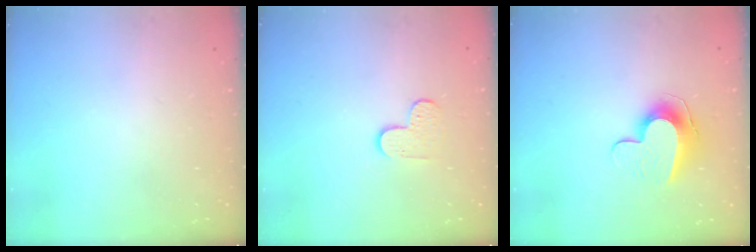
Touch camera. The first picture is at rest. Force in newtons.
{"total": 4.7, "press": 4.7, "slide": 0.5}
{"total": 11.8, "press": 11.8, "slide": 0.6}